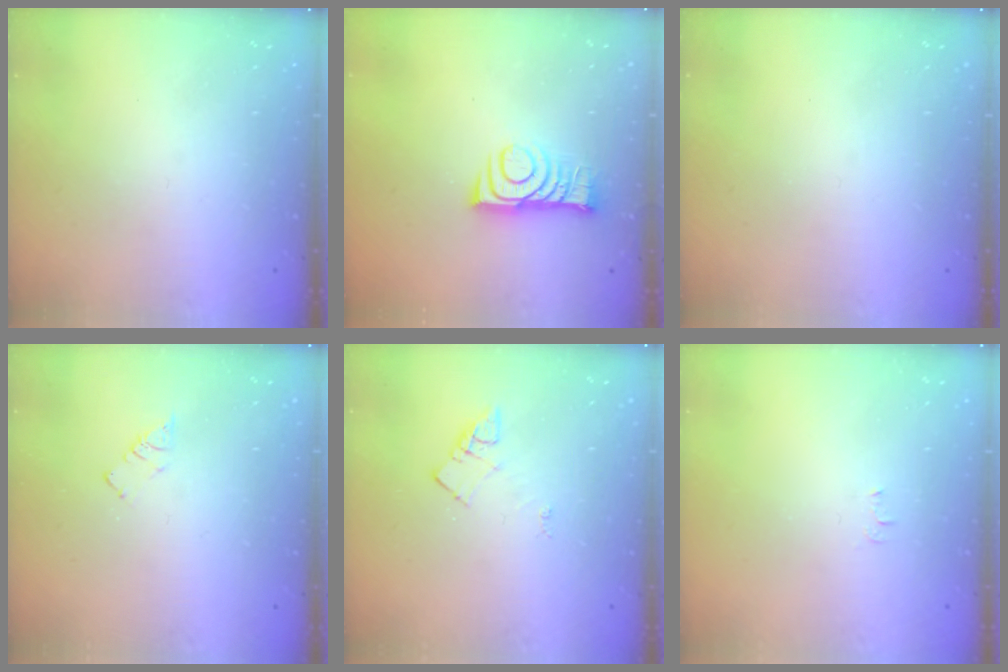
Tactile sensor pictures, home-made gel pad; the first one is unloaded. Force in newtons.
{"total": 8.8, "press": 8.8, "slide": 0.8}
{"total": 0.0}
{"total": 2.6, "press": 2.6, "slide": 0.3}
{"total": 4.5, "press": 4.5, "slide": 0.5}
{"total": 3.0, "press": 3.0, "slide": 0.5}